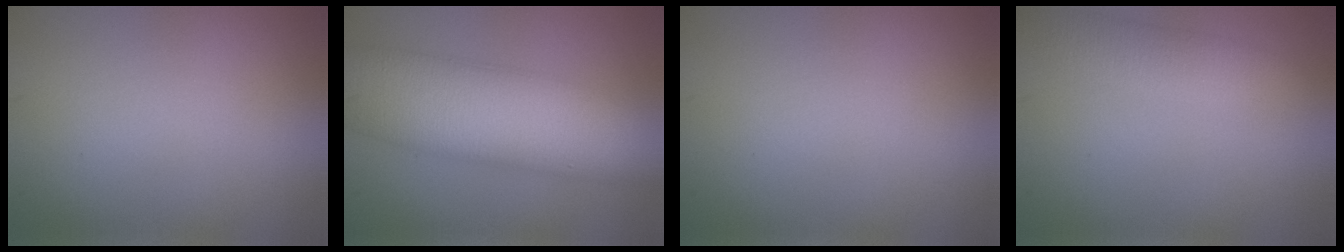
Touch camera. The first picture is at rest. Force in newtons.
{"total": 11.6, "press": 11.6, "slide": 0.1}
{"total": 0.0}
{"total": 3.2, "press": 3.2, "slide": 0.0}